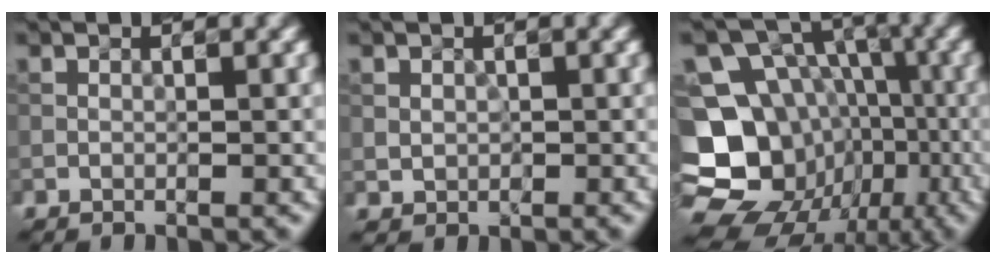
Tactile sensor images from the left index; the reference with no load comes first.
{"total": 0.9, "force": [0.2, 0.8, 0.3], "torque": [-0.005, -0.002, 0.008]}
{"total": 18.1, "force": [-6.1, 15.8, 6.5], "torque": [-0.143, -0.005, -0.094]}